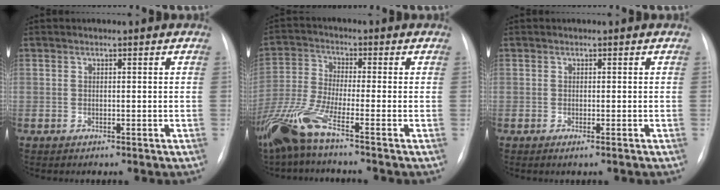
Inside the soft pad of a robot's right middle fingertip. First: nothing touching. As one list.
[{"total": 10.4, "force": [-7.0, 0.0, 7.7], "torque": [-0.173, -0.030, -0.143]}, {"total": 0.7, "force": [-0.4, -0.2, 0.5], "torque": [-0.005, 0.001, -0.011]}]